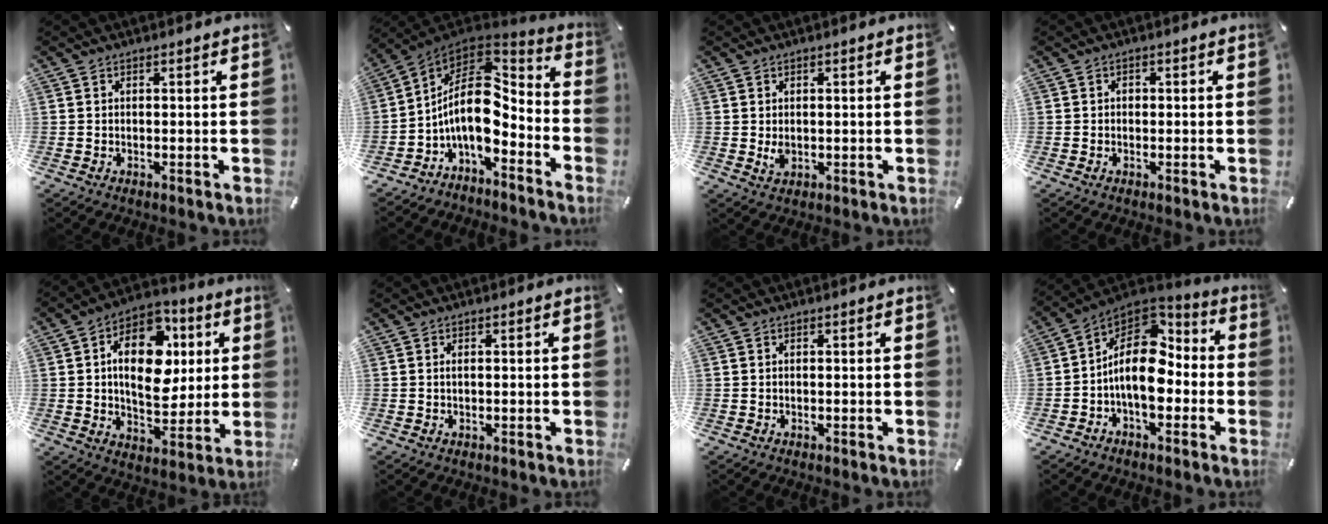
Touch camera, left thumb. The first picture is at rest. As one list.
[{"total": 14.3, "force": [-0.9, 7.8, 12.0], "torque": [-0.241, -0.019, -0.020]}, {"total": 2.3, "force": [0.1, 1.7, 1.5], "torque": [-0.028, -0.003, -0.002]}, {"total": 1.0, "force": [-0.2, 0.8, 0.6], "torque": [-0.005, 0.001, -0.006]}, {"total": 17.8, "force": [3.9, 11.8, 12.8], "torque": [-0.200, -0.008, 0.068]}, {"total": 0.8, "force": [0.1, 0.2, 0.8], "torque": [-0.016, -0.002, 0.001]}, {"total": 0.0}, {"total": 13.9, "force": [-1.8, 9.1, 10.4], "torque": [-0.192, -0.008, -0.037]}]